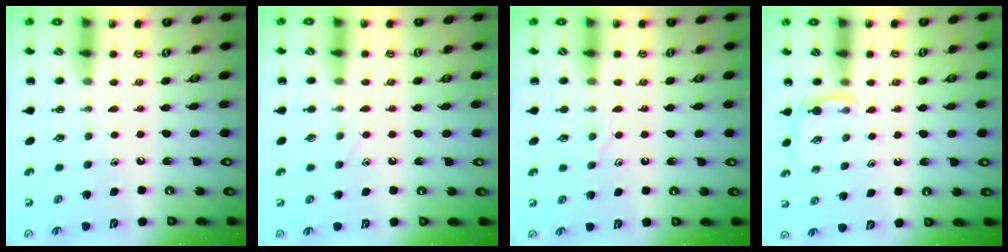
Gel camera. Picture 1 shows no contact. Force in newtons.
{"total": 2.3, "press": 2.3, "slide": 0.6}
{"total": 5.8, "press": 5.7, "slide": 0.9}
{"total": 3.1, "press": 2.9, "slide": 1.1}